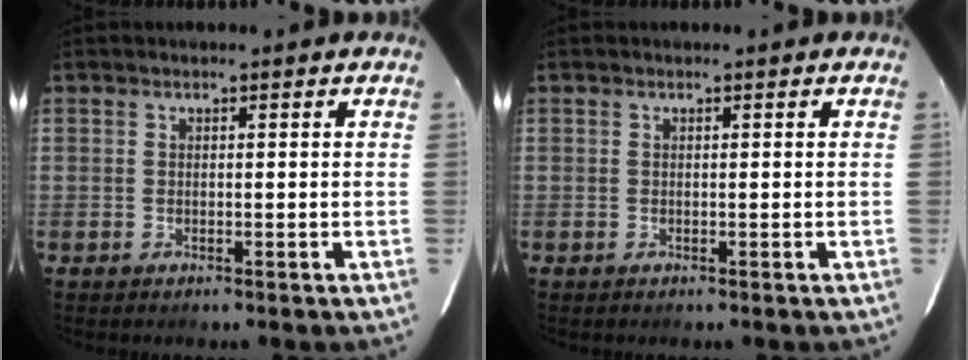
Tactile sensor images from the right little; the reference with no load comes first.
{"total": 0.0}